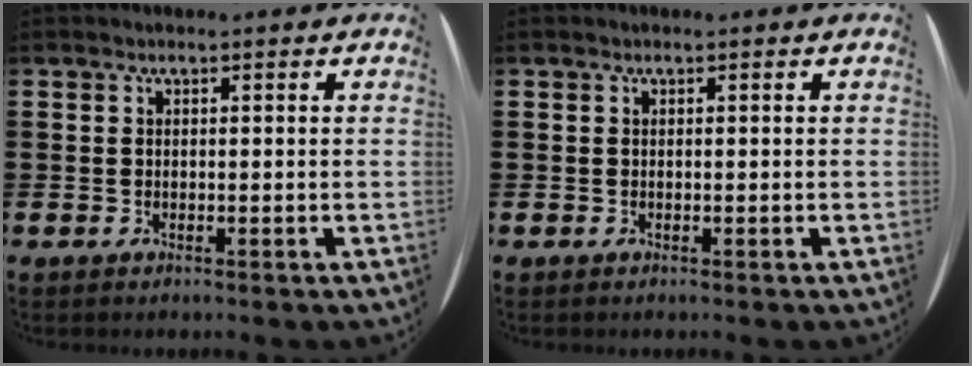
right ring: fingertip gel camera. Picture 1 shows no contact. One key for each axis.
{"total": 0.0}